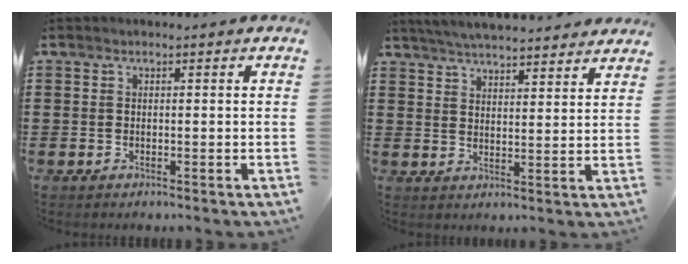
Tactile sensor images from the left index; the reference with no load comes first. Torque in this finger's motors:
{"motor_torque": [1.68, -0.46, 0.75, 0.21]}